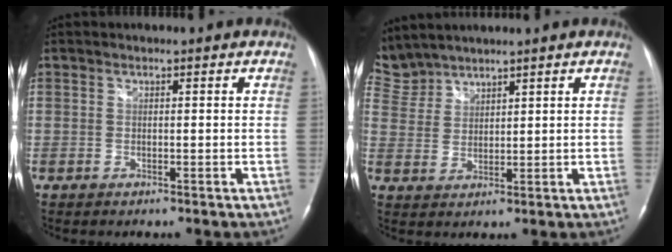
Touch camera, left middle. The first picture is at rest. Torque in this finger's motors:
{"motor_torque": [-0.14, -0.39, 0.00, 0.05]}